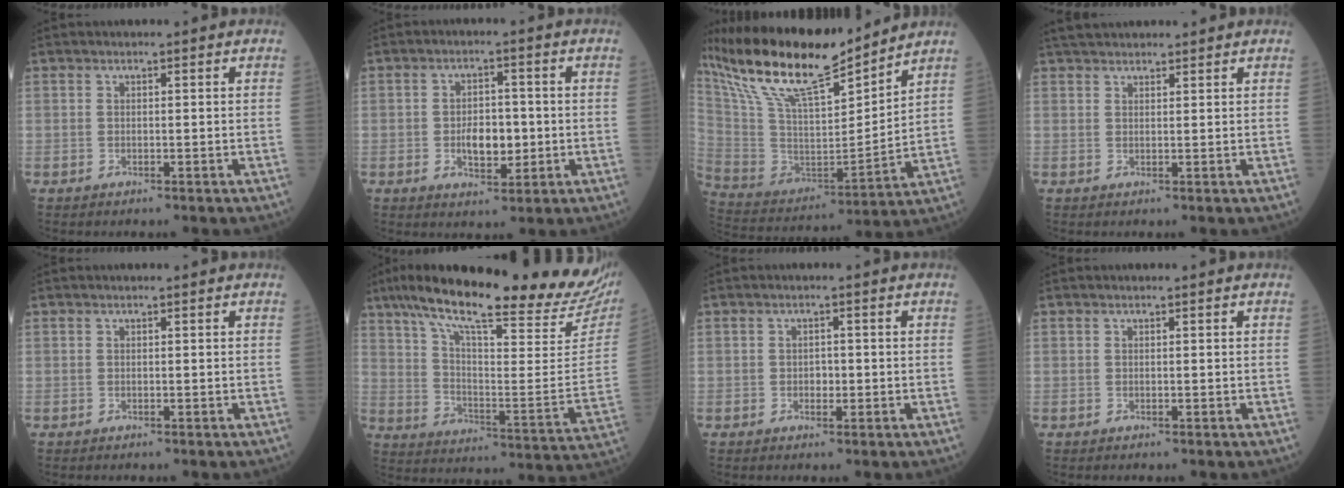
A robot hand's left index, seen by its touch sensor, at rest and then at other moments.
{"total": 5.5, "force": [-0.9, 3.2, 4.4], "torque": [-0.077, 0.000, -0.009]}
{"total": 21.8, "force": [17.3, 4.3, 12.7], "torque": [-0.249, 0.009, 0.323]}
{"total": 7.6, "force": [6.8, 1.9, 2.9], "torque": [-0.044, 0.034, 0.113]}
{"total": 0.0}
{"total": 30.2, "force": [24.5, 3.0, 17.3], "torque": [-0.285, -0.049, 0.335]}
{"total": 1.6, "force": [-0.4, 1.2, 1.0], "torque": [-0.017, -0.001, -0.005]}
{"total": 0.0}